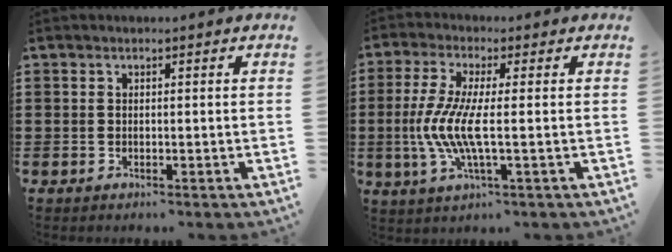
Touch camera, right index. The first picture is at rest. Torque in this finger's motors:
{"motor_torque": [1.68, -0.45, 0.72, 0.21]}